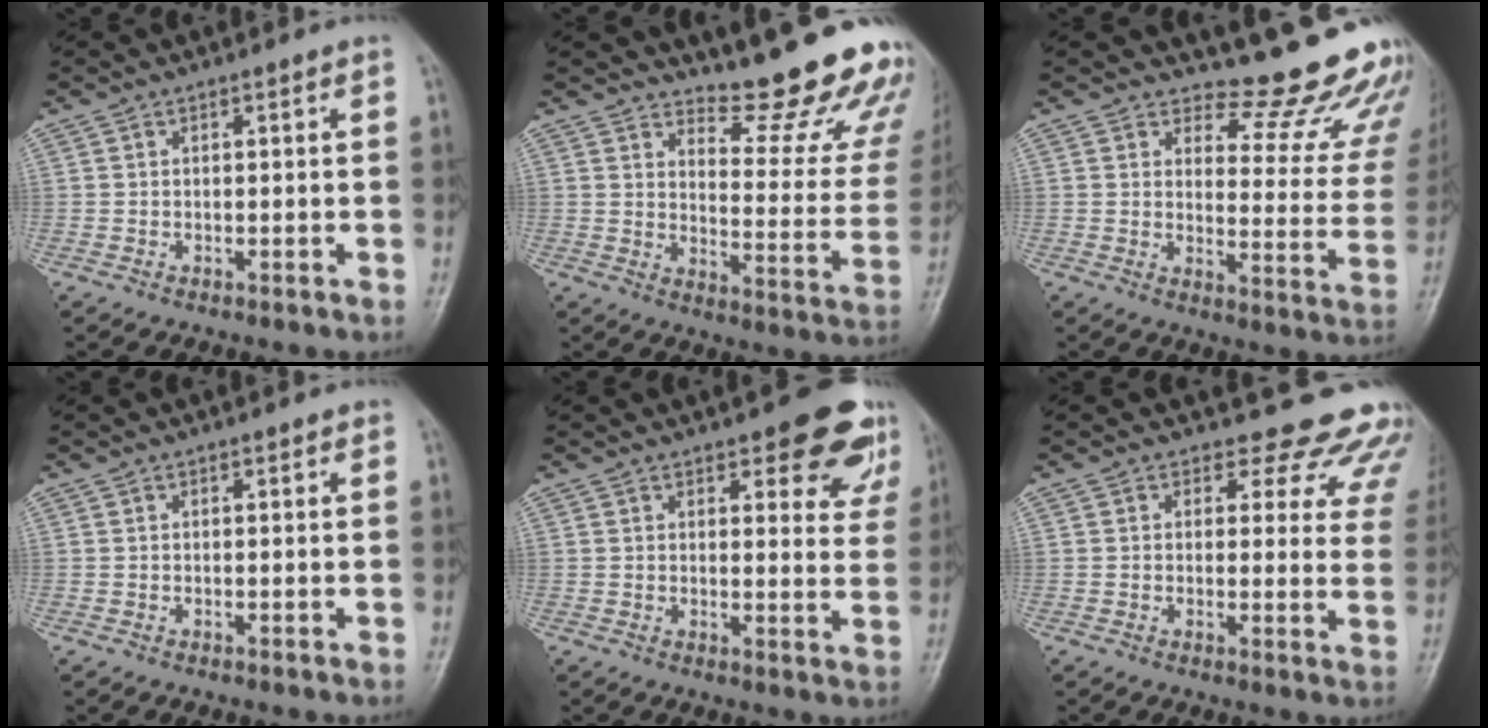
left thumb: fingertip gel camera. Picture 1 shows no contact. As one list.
[{"total": 19.2, "force": [16.7, 4.0, 8.6], "torque": [-0.072, -0.170, 0.205]}, {"total": 15.5, "force": [14.3, 3.8, 4.4], "torque": [-0.007, -0.162, 0.160]}, {"total": 0.0}, {"total": 10.7, "force": [6.9, 4.0, 7.1], "torque": [-0.044, -0.034, 0.074]}, {"total": 13.8, "force": [12.2, 6.0, 2.3], "torque": [0.027, -0.084, 0.106]}]